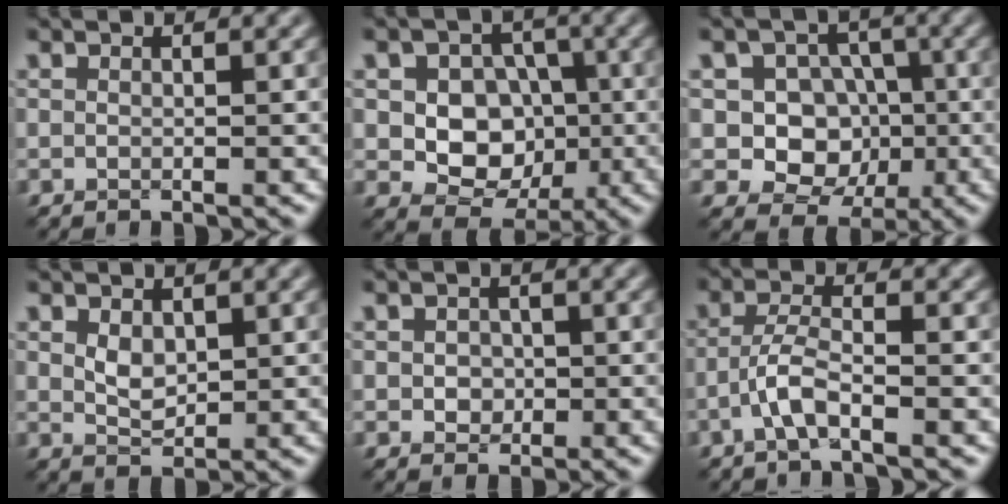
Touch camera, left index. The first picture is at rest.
{"total": 7.0, "force": [-0.4, 5.8, 3.9], "torque": [-0.053, 0.010, -0.020]}
{"total": 7.2, "force": [-0.6, 6.4, 3.3], "torque": [-0.044, 0.017, -0.036]}
{"total": 1.9, "force": [0.5, 1.2, 1.4], "torque": [-0.030, -0.003, 0.012]}
{"total": 1.7, "force": [-0.2, 1.4, 0.9], "torque": [-0.017, -0.002, -0.006]}
{"total": 2.9, "force": [-1.6, 0.5, 2.3], "torque": [-0.054, 0.008, -0.042]}